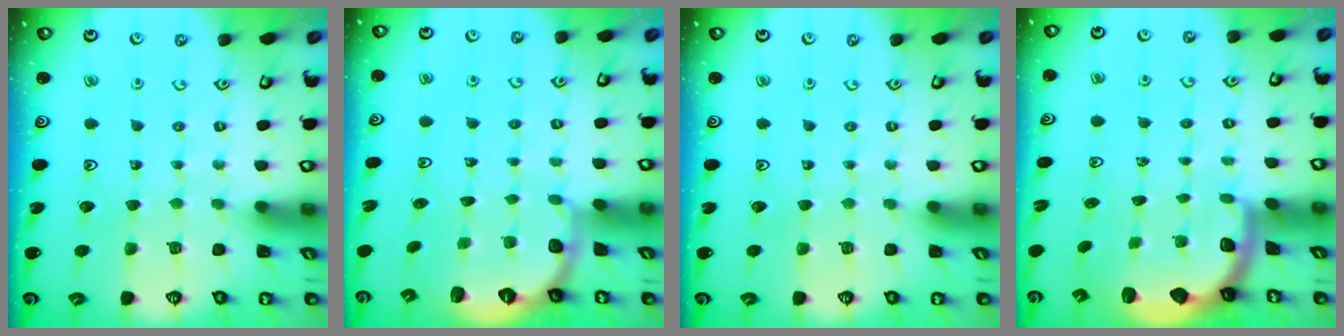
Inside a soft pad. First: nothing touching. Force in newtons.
{"total": 2.6, "press": 1.7, "slide": 1.9}
{"total": 0.0}
{"total": 1.9, "press": 1.8, "slide": 0.5}